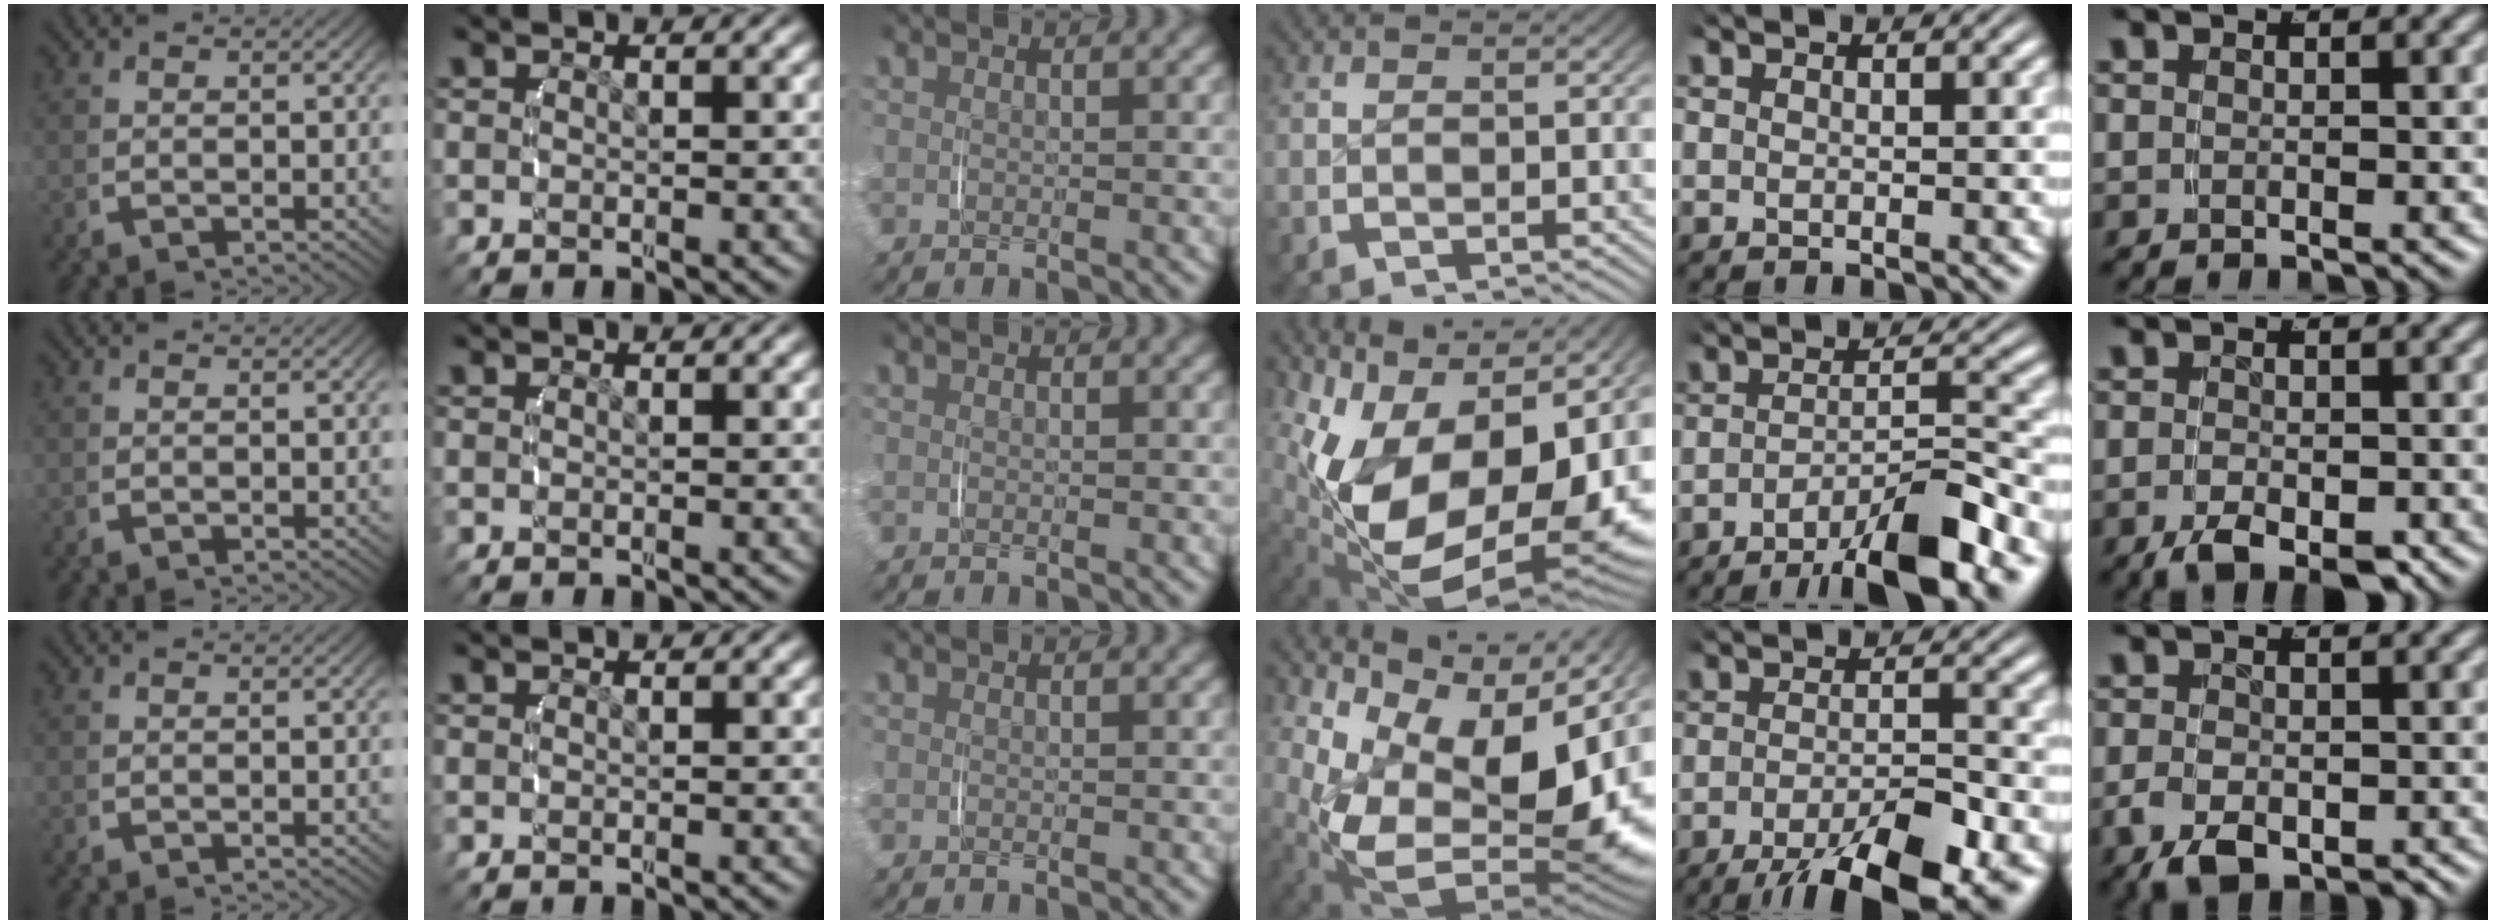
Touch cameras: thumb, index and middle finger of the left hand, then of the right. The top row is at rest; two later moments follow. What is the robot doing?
{"motion": "lift_and_place", "object": "ethernet cable"}